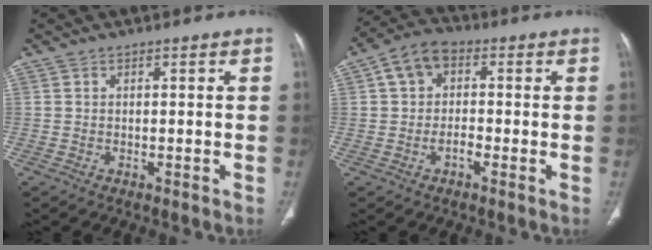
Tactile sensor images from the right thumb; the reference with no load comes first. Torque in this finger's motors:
{"motor_torque": [-0.45, 0.80, 0.78, 0.11, 0.05]}